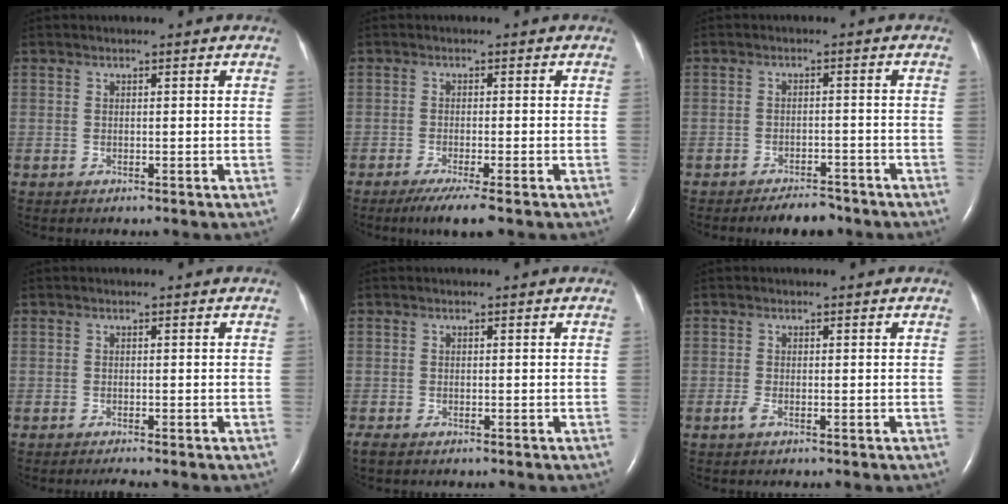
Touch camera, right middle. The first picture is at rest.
{"total": 4.8, "force": [-3.3, 0.0, 3.5], "torque": [-0.060, -0.015, -0.056]}
{"total": 4.2, "force": [-3.7, 1.3, 1.5], "torque": [-0.022, -0.002, -0.056]}
{"total": 0.9, "force": [-0.7, -0.3, 0.4], "torque": [-0.010, -0.001, -0.013]}
{"total": 1.1, "force": [-0.9, 0.4, 0.6], "torque": [-0.018, -0.005, -0.016]}
{"total": 0.8, "force": [-0.5, 0.1, 0.7], "torque": [-0.021, -0.003, -0.012]}